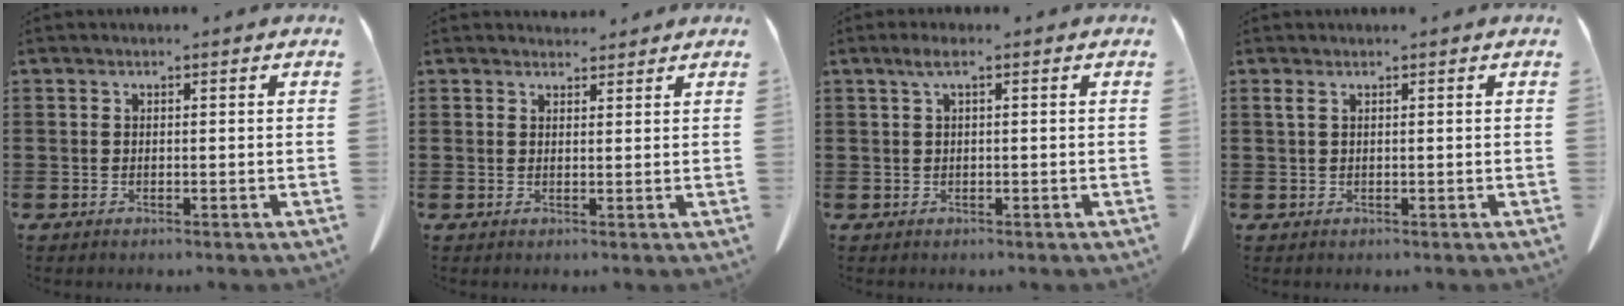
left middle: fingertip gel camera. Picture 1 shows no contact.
{"total": 1.9, "force": [1.8, 0.5, 0.1], "torque": [0.003, -0.001, 0.033]}
{"total": 1.8, "force": [0.4, 0.1, 1.8], "torque": [-0.034, 0.000, 0.007]}
{"total": 0.9, "force": [0.3, 0.2, 0.8], "torque": [-0.019, 0.000, 0.004]}